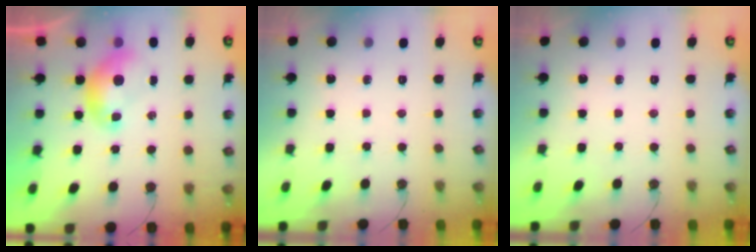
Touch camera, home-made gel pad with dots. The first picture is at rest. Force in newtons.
{"total": 0.0}
{"total": 0.0}